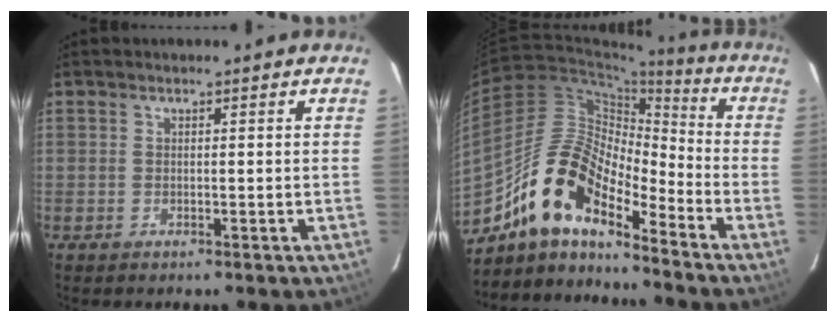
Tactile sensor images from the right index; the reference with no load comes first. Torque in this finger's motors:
{"motor_torque": [0.80, -0.86, 1.05, 0.21]}